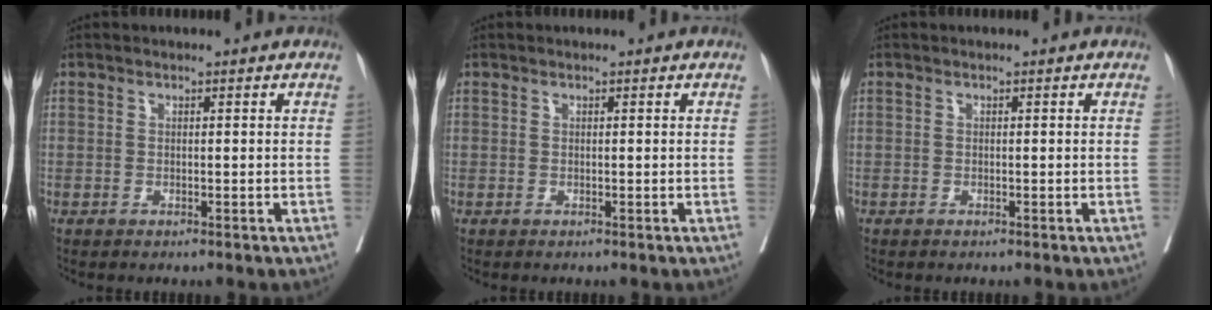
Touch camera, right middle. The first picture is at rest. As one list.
[{"total": 0.0}, {"total": 0.0}]